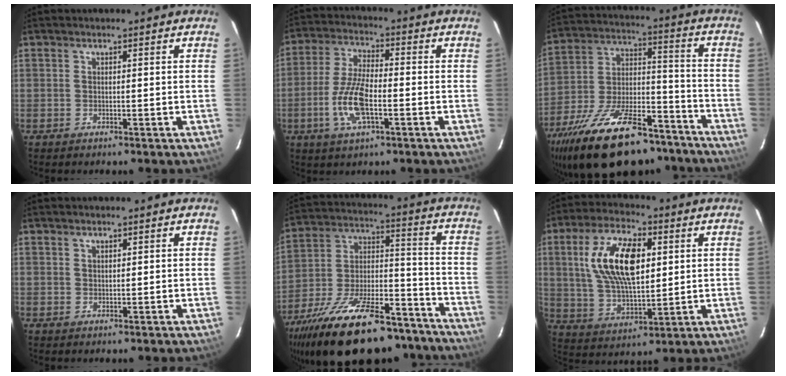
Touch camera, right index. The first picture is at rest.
{"total": 10.4, "force": [-3.2, 3.6, 9.3], "torque": [-0.196, 0.000, -0.064]}
{"total": 27.9, "force": [-19.7, 11.5, 15.9], "torque": [-0.299, -0.006, -0.295]}
{"total": 0.8, "force": [0.7, 0.4, 0.3], "torque": [-0.004, 0.002, 0.012]}
{"total": 30.7, "force": [-22.4, 12.0, 17.1], "torque": [-0.317, -0.008, -0.328]}
{"total": 16.2, "force": [3.9, 7.5, 13.8], "torque": [-0.266, 0.013, 0.080]}